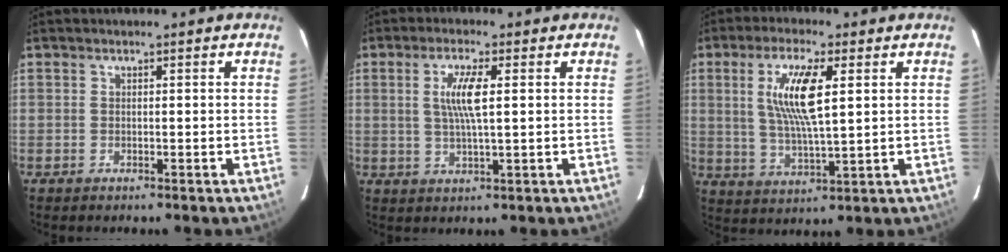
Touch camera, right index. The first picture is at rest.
{"total": 6.0, "force": [1.2, 0.8, 5.8], "torque": [-0.111, -0.001, 0.022]}
{"total": 10.6, "force": [2.9, 2.3, 10.0], "torque": [-0.194, 0.001, 0.057]}